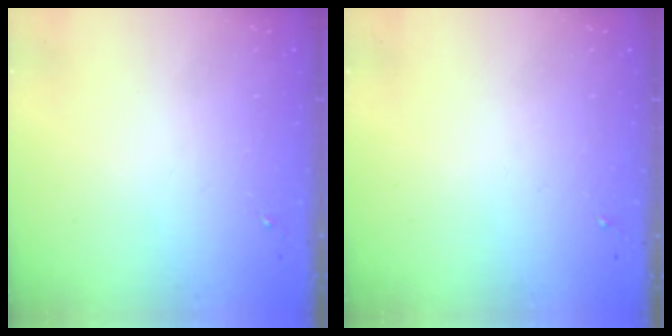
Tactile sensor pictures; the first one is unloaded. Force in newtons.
{"total": 0.0}